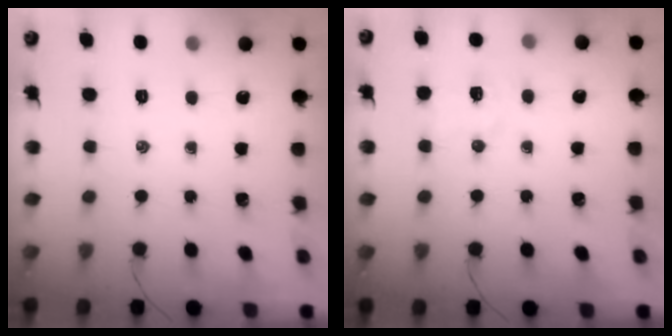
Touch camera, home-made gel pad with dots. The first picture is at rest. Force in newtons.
{"total": 4.5, "press": 4.4, "slide": 1.0}